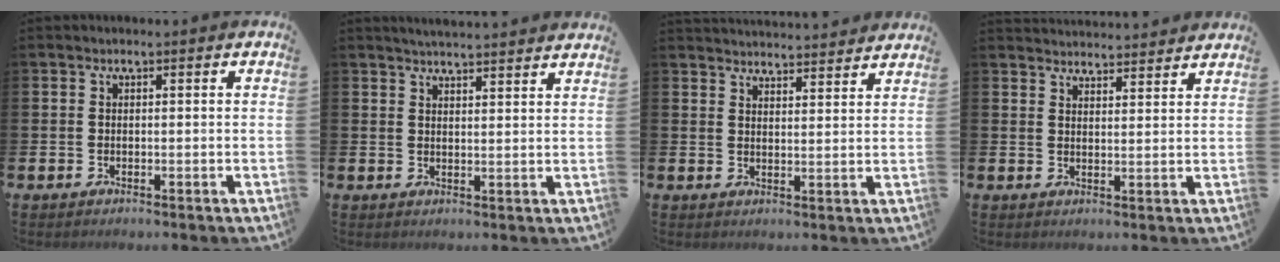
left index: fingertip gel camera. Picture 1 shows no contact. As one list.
[{"total": 3.7, "force": [3.6, -0.4, 0.1], "torque": [-0.004, -0.022, 0.065]}, {"total": 4.2, "force": [4.2, 0.0, -0.2], "torque": [0.000, -0.030, 0.075]}, {"total": 3.8, "force": [3.8, 0.2, -0.3], "torque": [0.003, -0.026, 0.068]}]